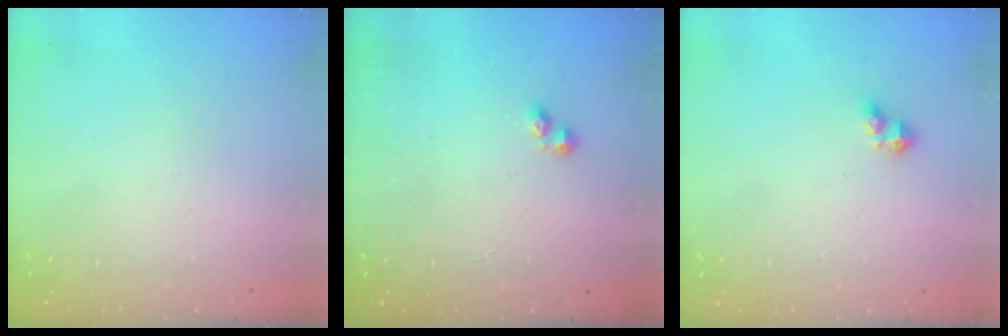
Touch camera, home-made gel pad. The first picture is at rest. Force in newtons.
{"total": 2.3, "press": 2.2, "slide": 0.3}
{"total": 3.3, "press": 3.3, "slide": 0.4}